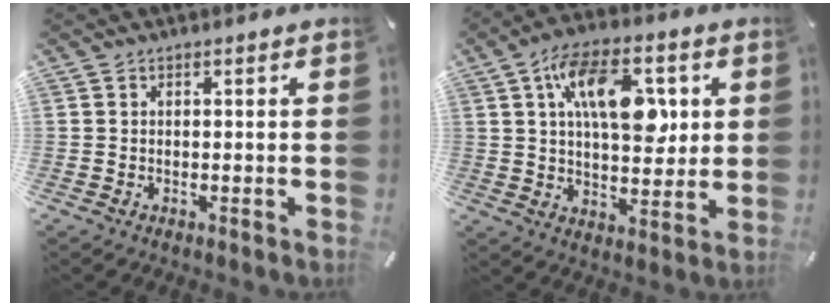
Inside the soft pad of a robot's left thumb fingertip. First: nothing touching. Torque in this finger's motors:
{"motor_torque": [1.38, 2.72, 2.00, -0.77, 0.33]}